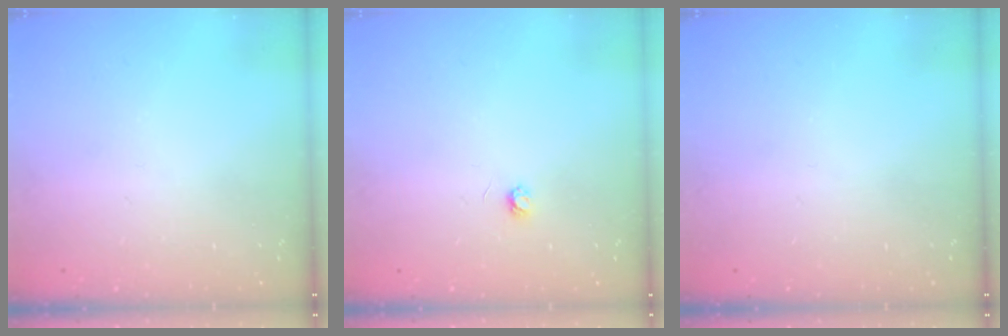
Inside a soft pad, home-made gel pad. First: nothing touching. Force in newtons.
{"total": 2.9, "press": 2.9, "slide": 0.3}
{"total": 0.0}